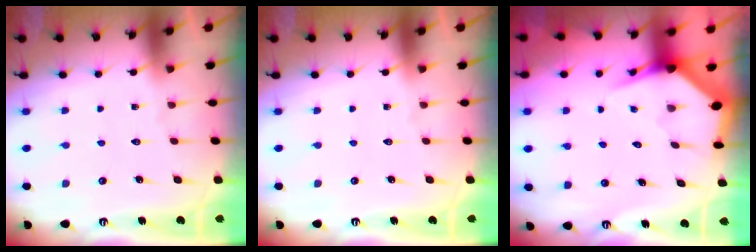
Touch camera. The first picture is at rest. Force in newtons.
{"total": 0.0}
{"total": 3.9, "press": 3.8, "slide": 0.7}